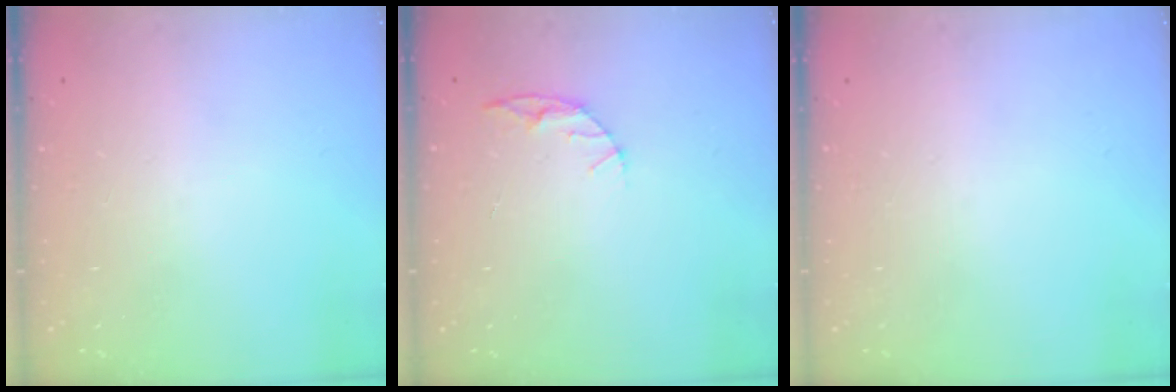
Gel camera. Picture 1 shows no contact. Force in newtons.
{"total": 5.0, "press": 5.0, "slide": 0.4}
{"total": 0.0}